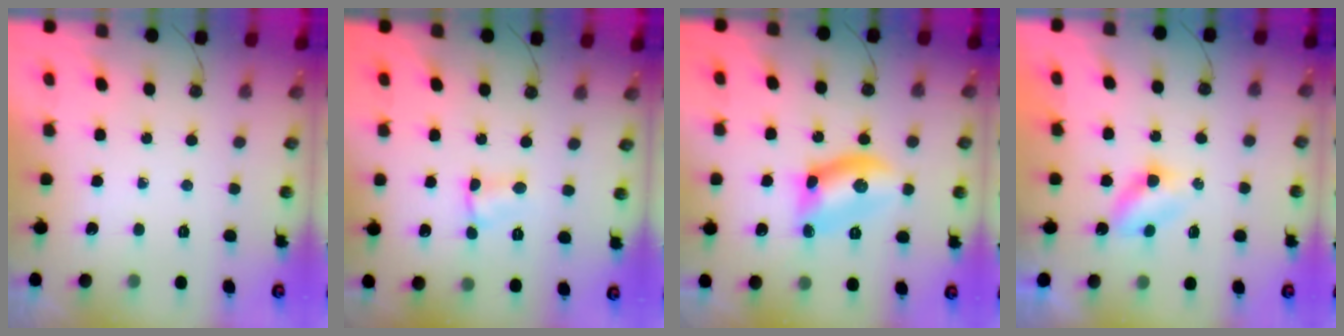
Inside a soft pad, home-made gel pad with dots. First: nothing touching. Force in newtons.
{"total": 2.9, "press": 2.8, "slide": 0.3}
{"total": 10.3, "press": 10.3, "slide": 0.6}
{"total": 3.7, "press": 3.7, "slide": 0.5}